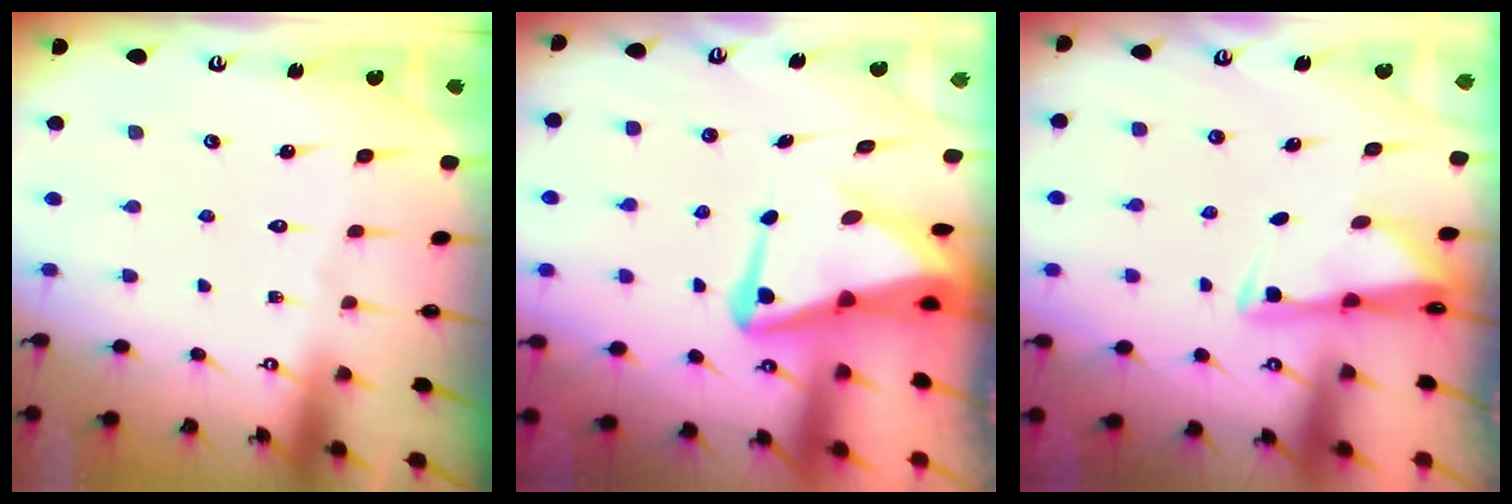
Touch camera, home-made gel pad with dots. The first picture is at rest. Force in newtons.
{"total": 7.6, "press": 7.5, "slide": 1.6}
{"total": 2.6, "press": 2.6, "slide": 0.4}